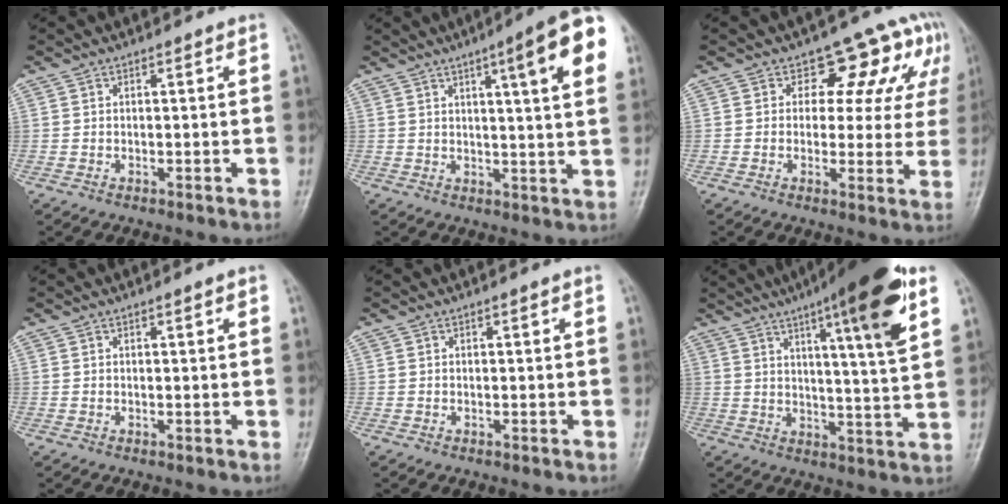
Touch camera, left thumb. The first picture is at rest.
{"total": 13.7, "force": [5.5, 1.9, 12.4], "torque": [-0.152, -0.007, 0.064]}
{"total": 10.2, "force": [5.1, 7.1, 5.2], "torque": [-0.008, -0.013, 0.046]}
{"total": 0.8, "force": [0.4, 0.1, 0.7], "torque": [-0.010, 0.000, 0.006]}
{"total": 0.0}
{"total": 18.0, "force": [9.1, 2.4, 15.3], "torque": [-0.214, -0.030, 0.129]}